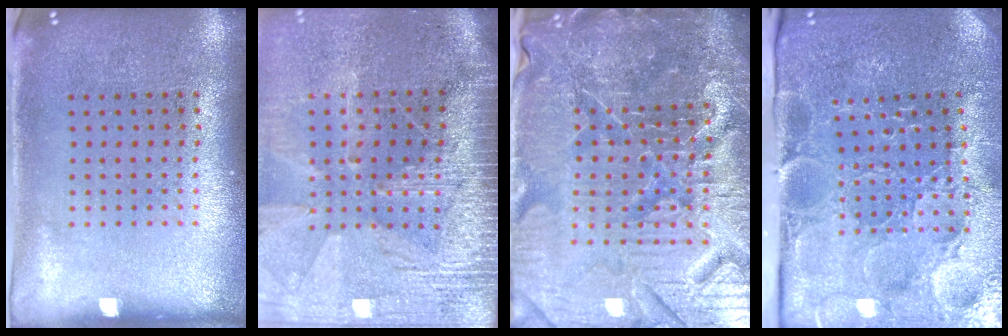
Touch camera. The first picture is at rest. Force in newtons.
{"total": 3.8, "press": 3.3, "slide": 1.8}
{"total": 6.8, "press": 6.1, "slide": 3.0}
{"total": 3.7, "press": 3.7, "slide": 0.7}